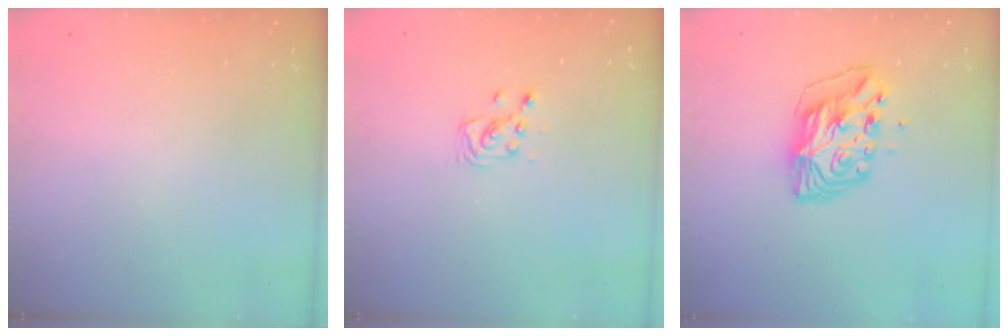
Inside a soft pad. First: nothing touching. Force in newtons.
{"total": 4.3, "press": 4.2, "slide": 0.5}
{"total": 9.3, "press": 9.3, "slide": 0.8}